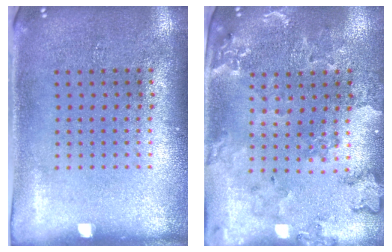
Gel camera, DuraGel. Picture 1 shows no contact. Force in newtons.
{"total": 0.9, "press": 0.9, "slide": 0.2}